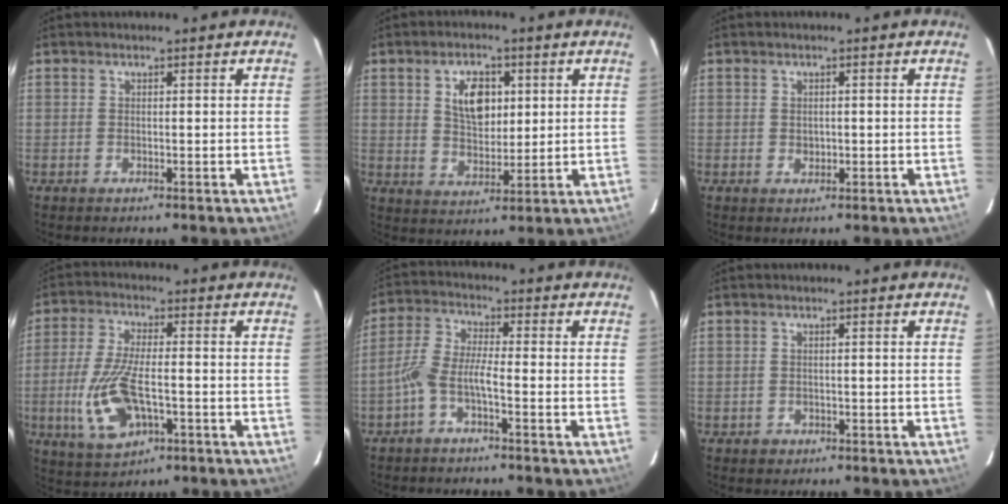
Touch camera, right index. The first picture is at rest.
{"total": 7.9, "force": [2.5, 4.7, 5.9], "torque": [-0.101, 0.009, 0.049]}
{"total": 1.4, "force": [0.0, 1.3, 0.6], "torque": [-0.006, 0.000, 0.003]}
{"total": 12.4, "force": [-3.5, 5.1, 10.7], "torque": [-0.227, -0.011, -0.059]}
{"total": 5.1, "force": [-2.6, 1.1, 4.2], "torque": [-0.103, 0.015, -0.053]}
{"total": 1.6, "force": [-0.8, 1.3, 0.2], "torque": [-0.004, 0.003, -0.005]}